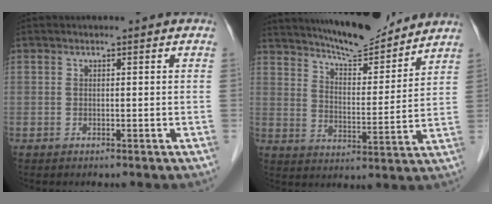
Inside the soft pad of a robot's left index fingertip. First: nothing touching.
{"total": 13.4, "force": [12.4, 1.6, 4.7], "torque": [-0.077, -0.003, 0.193]}